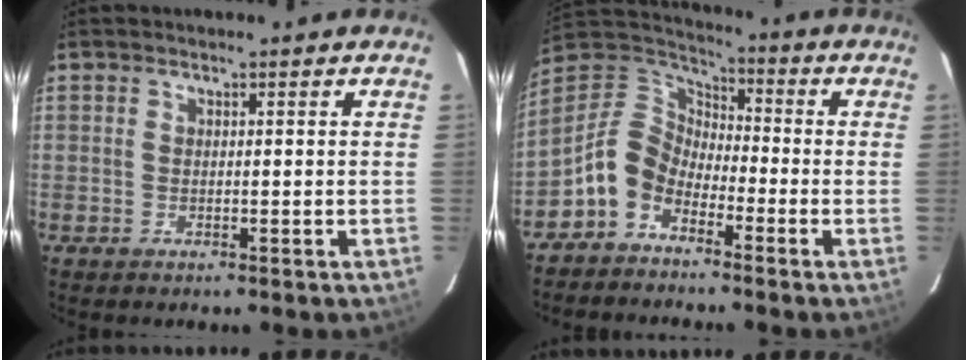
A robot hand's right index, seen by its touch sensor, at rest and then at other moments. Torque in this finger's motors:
{"motor_torque": [0.79, -0.20, 0.50, 0.00]}